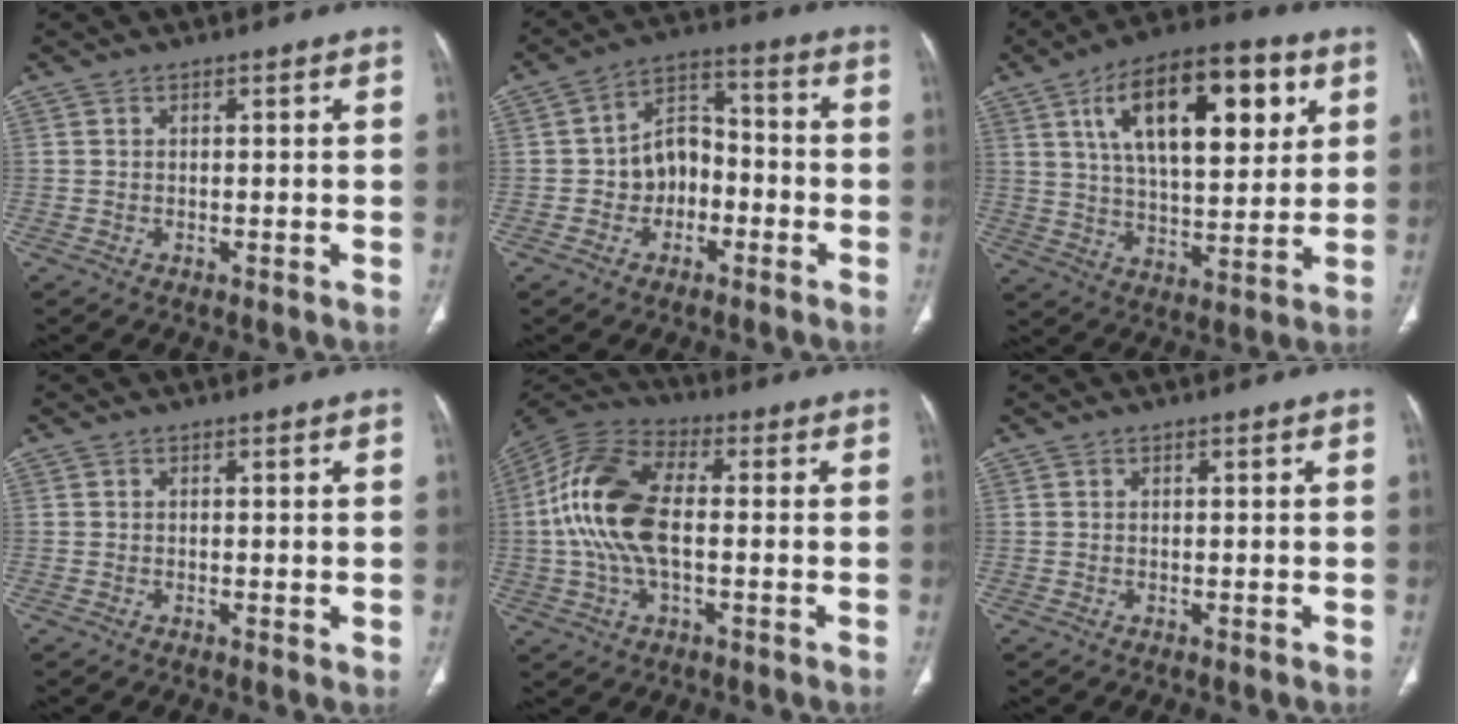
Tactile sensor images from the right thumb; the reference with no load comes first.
{"total": 9.4, "force": [-2.3, 7.0, 5.8], "torque": [-0.060, 0.046, -0.048]}
{"total": 22.2, "force": [8.5, 9.9, 18.0], "torque": [-0.259, -0.014, 0.137]}
{"total": 0.5, "force": [0.0, 0.2, 0.5], "torque": [-0.011, -0.003, 0.000]}
{"total": 16.2, "force": [-0.1, 8.4, 13.8], "torque": [-0.291, 0.028, -0.007]}
{"total": 0.0}